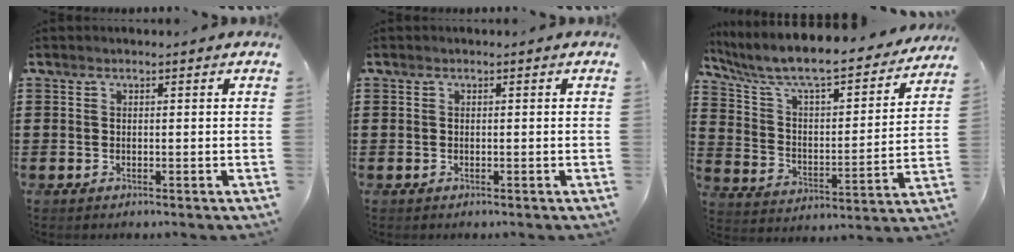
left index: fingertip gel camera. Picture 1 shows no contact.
{"total": 0.0}
{"total": 7.7, "force": [6.8, 1.1, 3.7], "torque": [-0.104, -0.055, 0.109]}